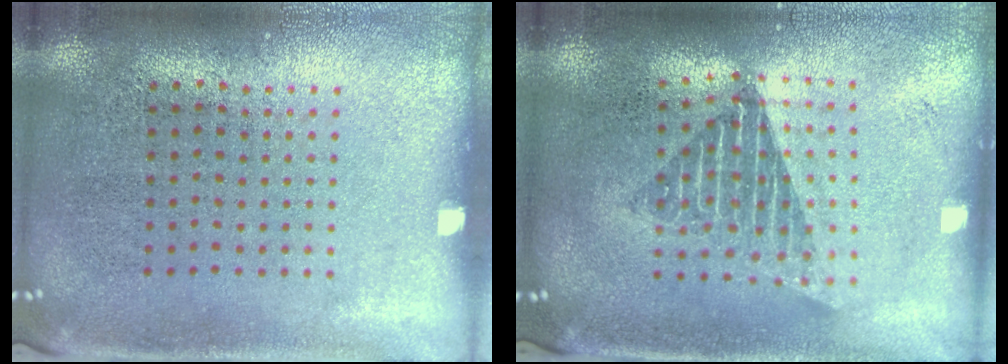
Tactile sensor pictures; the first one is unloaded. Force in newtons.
{"total": 1.7, "press": 1.4, "slide": 1.1}